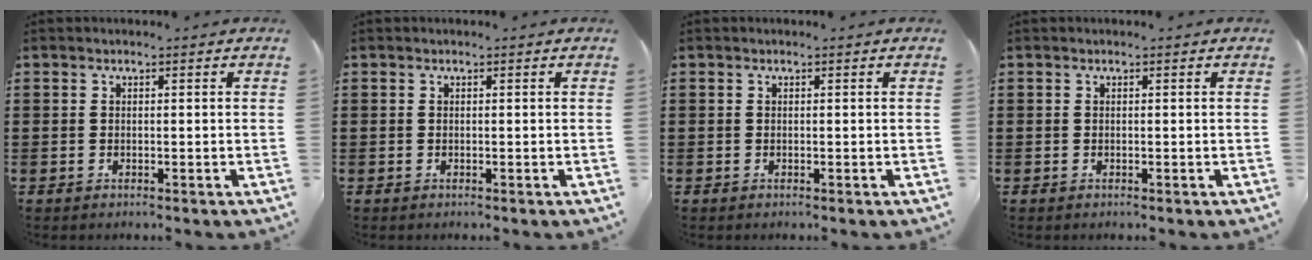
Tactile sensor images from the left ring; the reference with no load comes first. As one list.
[{"total": 0.0}, {"total": 0.0}, {"total": 0.0}]